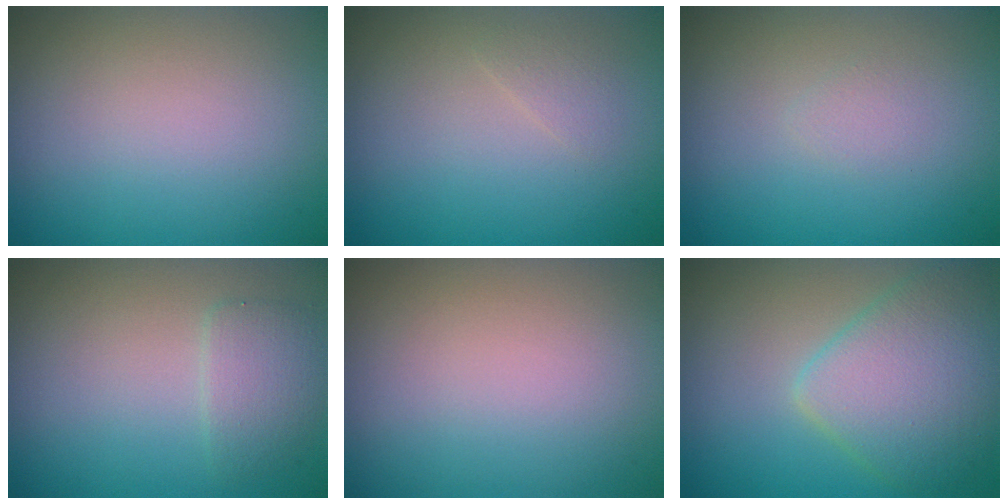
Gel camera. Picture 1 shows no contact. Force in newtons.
{"total": 0.8, "press": 0.8, "slide": 0.0}
{"total": 0.7, "press": 0.7, "slide": 0.0}
{"total": 2.0, "press": 2.0, "slide": 0.2}
{"total": 0.0}
{"total": 5.7, "press": 5.7, "slide": 0.2}